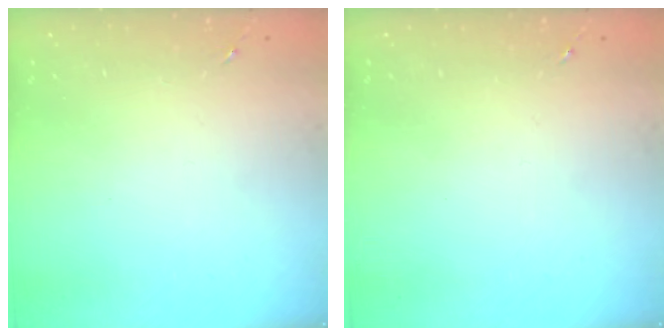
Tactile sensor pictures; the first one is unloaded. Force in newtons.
{"total": 0.0}